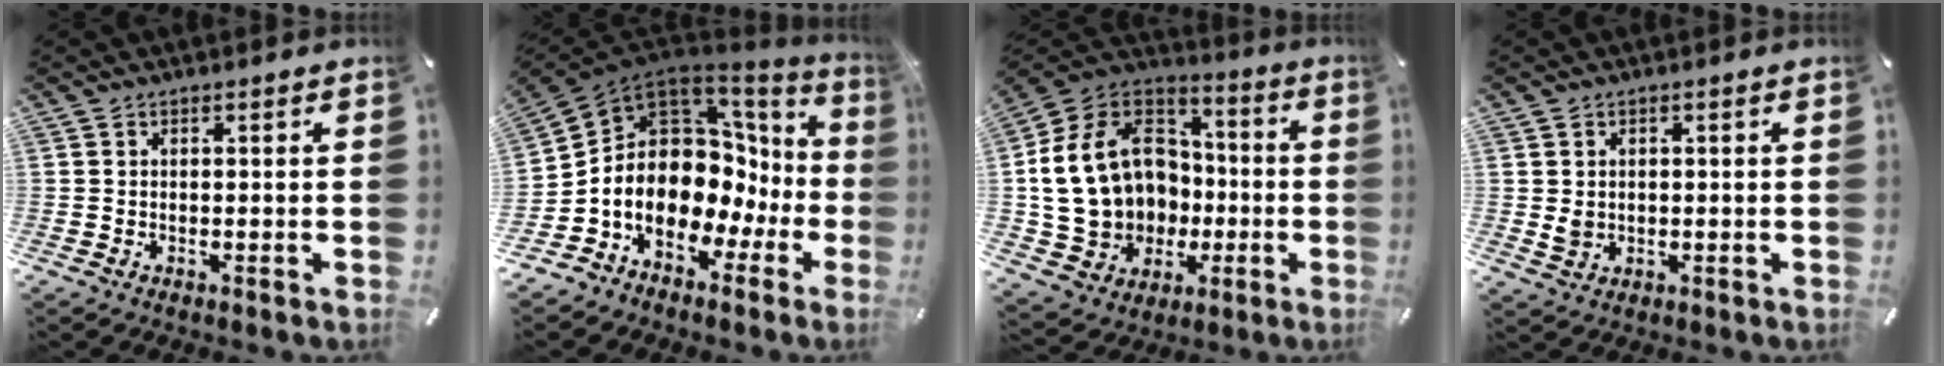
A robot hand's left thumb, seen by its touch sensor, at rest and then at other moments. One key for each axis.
{"total": 14.2, "fx": -0.8, "fy": 11.4, "fz": 8.5, "tx": -0.166, "ty": -0.044, "tz": -0.005}
{"total": 19.7, "fx": -0.7, "fy": 17.3, "fz": 9.4, "tx": -0.202, "ty": -0.001, "tz": 0.015}
{"total": 2.5, "fx": 0.3, "fy": 2.2, "fz": 1.0, "tx": -0.013, "ty": 0.000, "tz": 0.004}